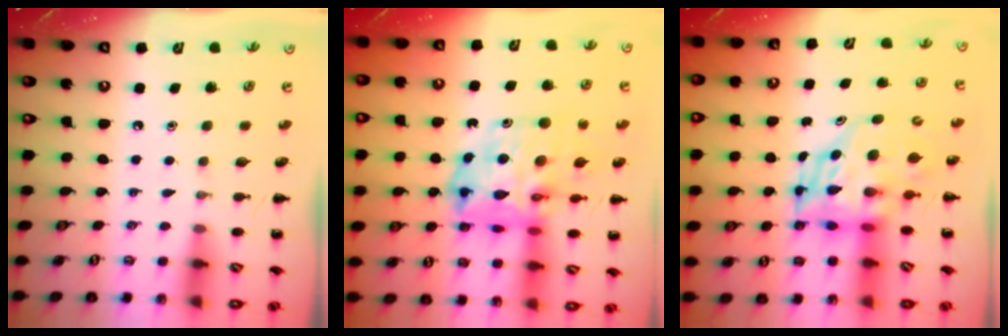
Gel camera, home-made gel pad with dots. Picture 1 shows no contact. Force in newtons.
{"total": 17.2, "press": 16.4, "slide": 5.1}
{"total": 6.3, "press": 6.0, "slide": 1.7}